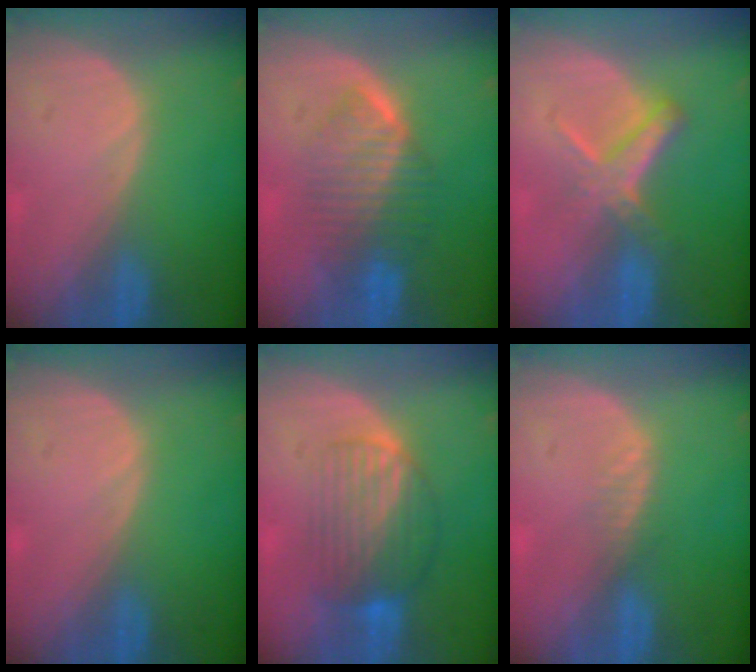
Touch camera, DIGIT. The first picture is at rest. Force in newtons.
{"total": 6.4, "press": 6.4, "slide": 0.9}
{"total": 5.7, "press": 5.1, "slide": 2.6}
{"total": 0.0}
{"total": 7.6, "press": 7.0, "slide": 3.1}
{"total": 1.4, "press": 1.3, "slide": 0.2}